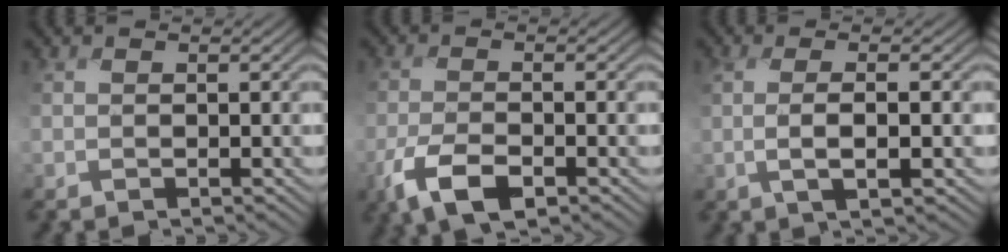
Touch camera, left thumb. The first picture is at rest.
{"total": 5.9, "force": [-3.4, 2.6, 4.1], "torque": [-0.092, -0.009, -0.068]}
{"total": 3.5, "force": [-0.3, 0.7, 3.4], "torque": [-0.071, -0.001, -0.007]}